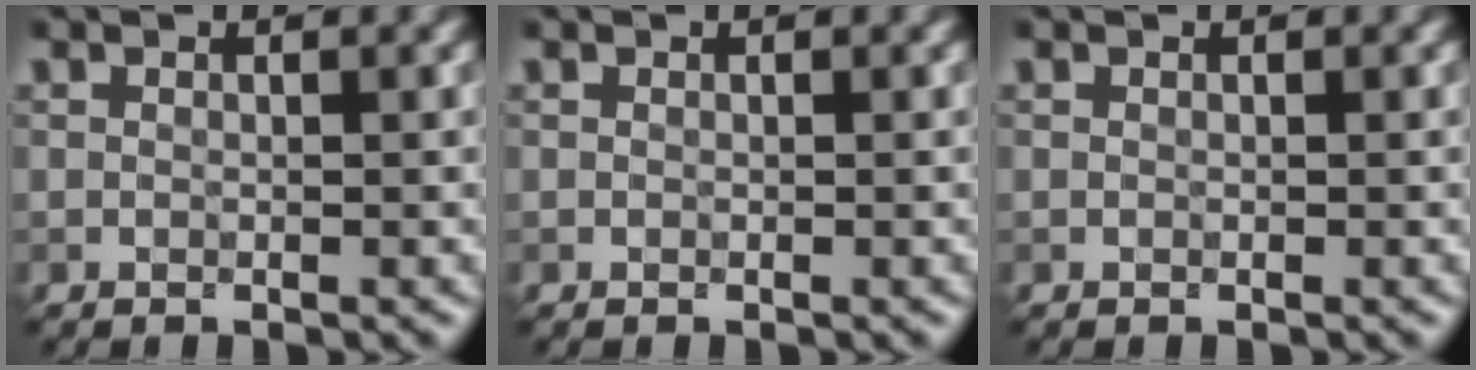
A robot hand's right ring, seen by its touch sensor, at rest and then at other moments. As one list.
[{"total": 0.0}, {"total": 0.0}]